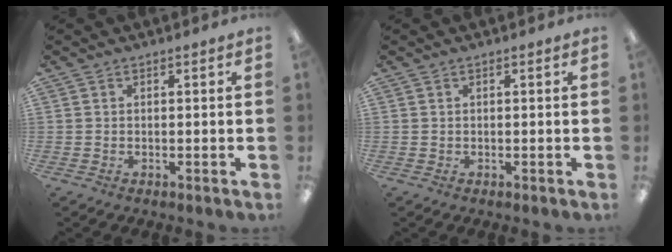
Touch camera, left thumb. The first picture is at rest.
{"total": 0.0}